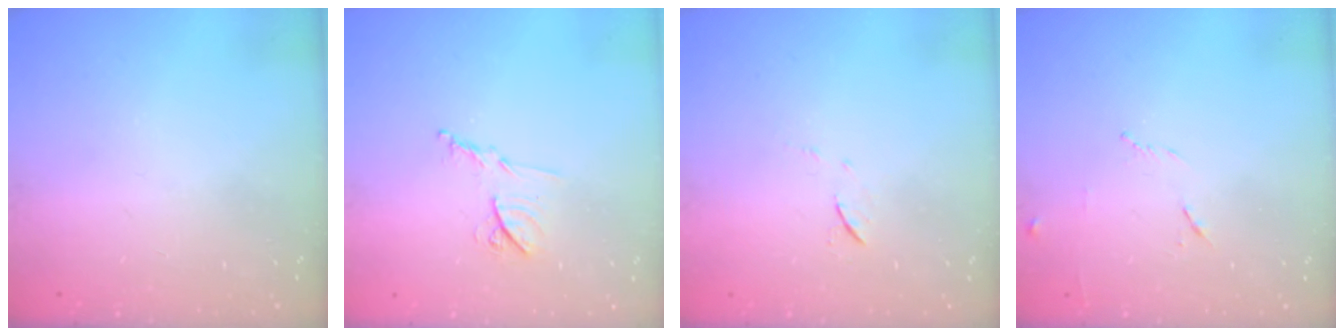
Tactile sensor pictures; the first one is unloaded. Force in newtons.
{"total": 8.7, "press": 8.7, "slide": 0.4}
{"total": 5.2, "press": 5.1, "slide": 0.7}
{"total": 5.9, "press": 5.8, "slide": 1.1}